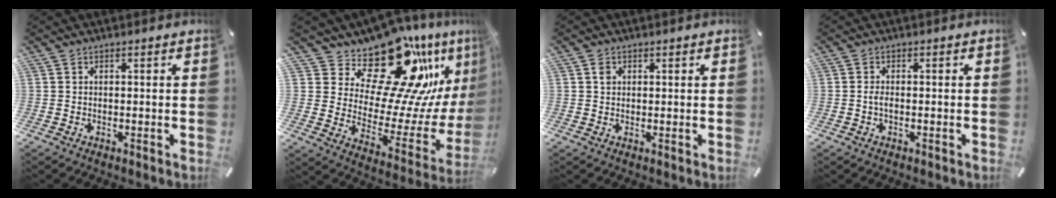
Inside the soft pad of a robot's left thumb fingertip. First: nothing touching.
{"total": 23.4, "force": [17.7, 9.9, 11.8], "torque": [-0.168, -0.135, 0.299]}
{"total": 1.3, "force": [0.5, 1.1, 0.6], "torque": [-0.004, 0.000, 0.007]}
{"total": 1.3, "force": [-0.4, 0.5, 1.2], "torque": [-0.022, 0.002, -0.008]}